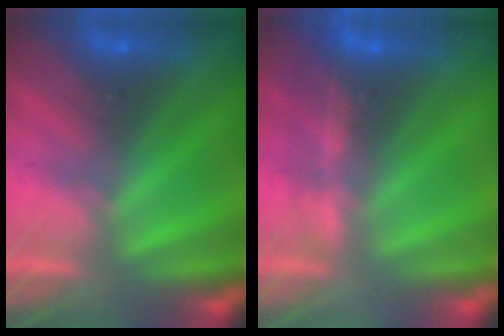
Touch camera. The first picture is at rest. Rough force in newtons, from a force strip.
{"total": 1.4}